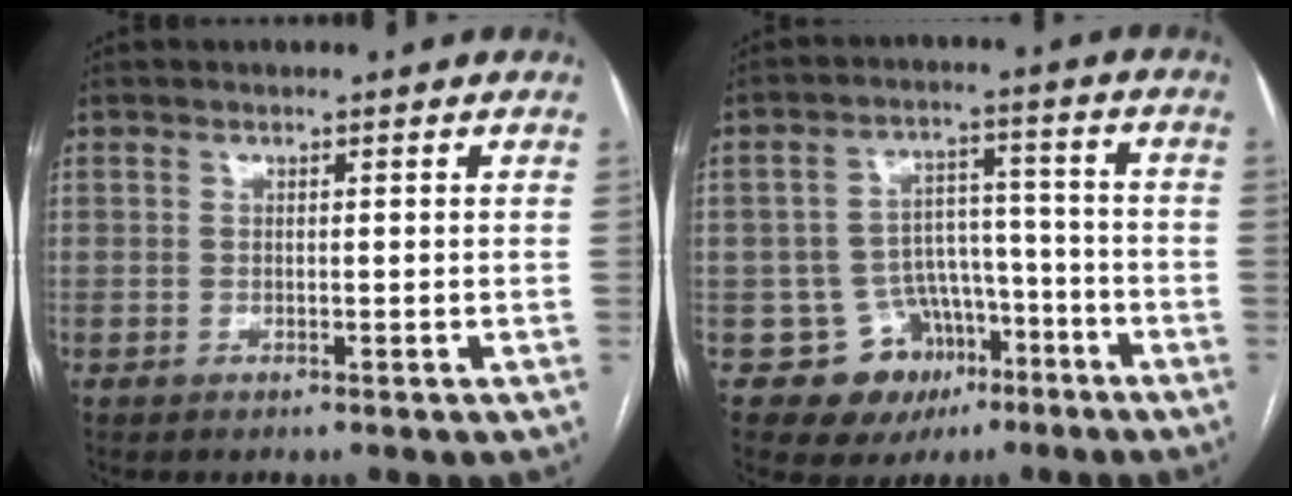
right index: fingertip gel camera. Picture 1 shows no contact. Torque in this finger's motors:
{"motor_torque": [-0.11, -0.18, -0.32, -0.20]}